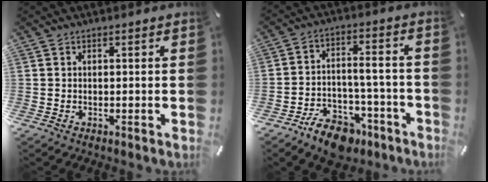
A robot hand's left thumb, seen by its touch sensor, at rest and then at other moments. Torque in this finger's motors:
{"motor_torque": [-0.72, 1.30, 0.32, 0.31, 0.10]}